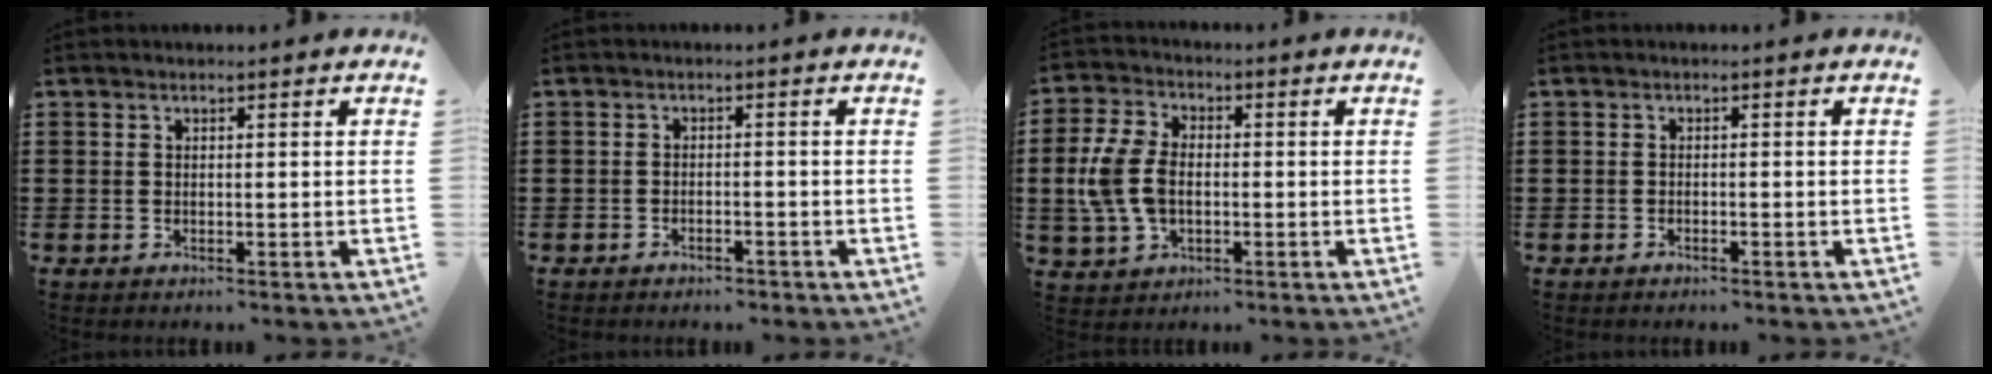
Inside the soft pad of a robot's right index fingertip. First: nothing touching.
{"total": 1.3, "force": [-1.3, 0.3, 0.2], "torque": [-0.010, 0.001, -0.026]}
{"total": 8.2, "force": [-0.7, 5.4, 6.1], "torque": [-0.163, 0.000, -0.021]}
{"total": 0.7, "force": [-0.7, 0.1, 0.2], "torque": [-0.006, -0.002, -0.014]}